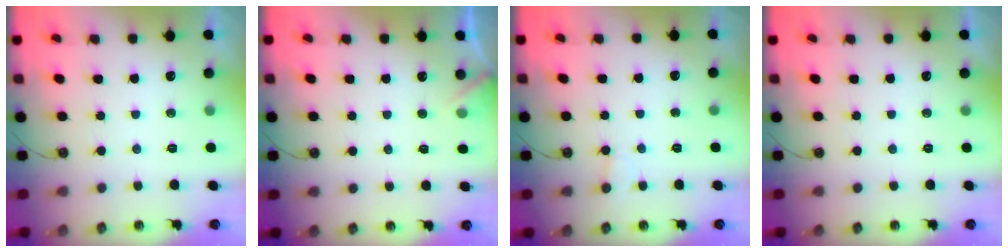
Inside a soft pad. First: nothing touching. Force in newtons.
{"total": 4.7, "press": 4.7, "slide": 0.6}
{"total": 2.8, "press": 2.8, "slide": 0.2}
{"total": 0.0}